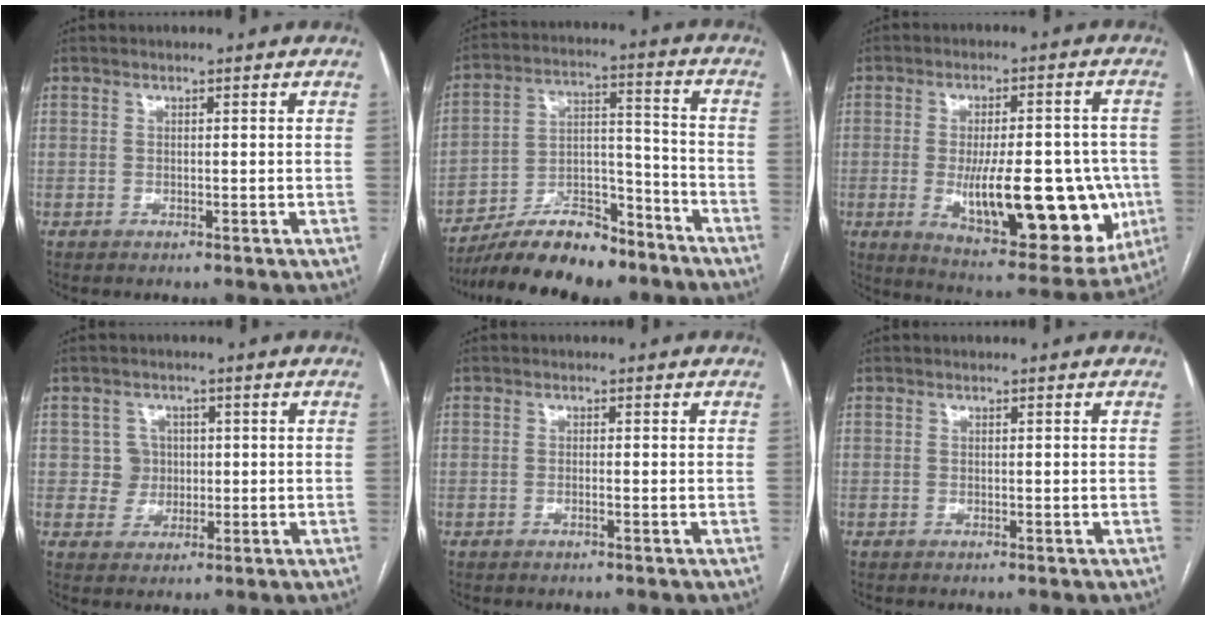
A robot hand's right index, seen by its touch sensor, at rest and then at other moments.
{"total": 14.9, "force": [-12.5, 4.2, 7.0], "torque": [-0.114, 0.029, -0.212]}
{"total": 20.5, "force": [-4.1, 6.8, 18.8], "torque": [-0.237, -0.004, -0.032]}
{"total": 3.7, "force": [0.5, 3.6, 0.2], "torque": [0.007, 0.011, 0.010]}
{"total": 0.7, "force": [-0.3, -0.1, 0.6], "torque": [-0.013, 0.001, -0.004]}
{"total": 0.0}